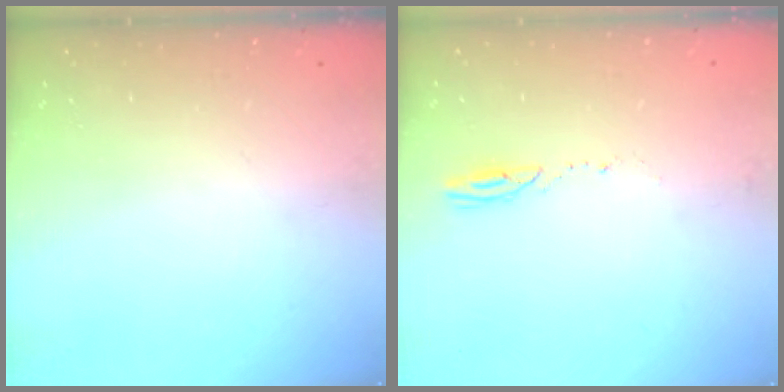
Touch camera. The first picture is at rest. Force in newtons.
{"total": 2.6, "press": 2.6, "slide": 0.3}